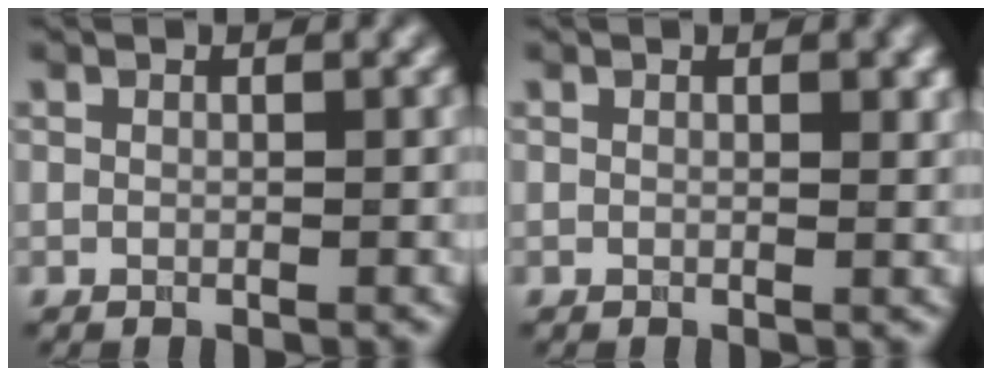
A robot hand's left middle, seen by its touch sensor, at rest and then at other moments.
{"total": 1.2, "force": [0.5, 0.4, 1.0], "torque": [-0.010, -0.002, 0.008]}